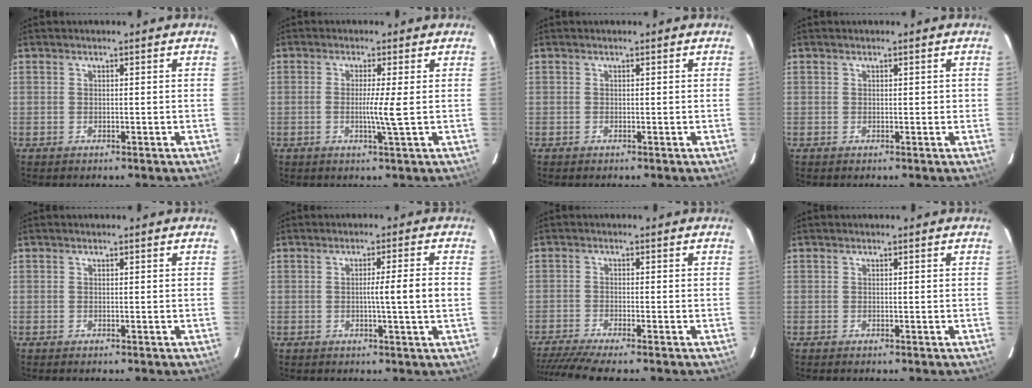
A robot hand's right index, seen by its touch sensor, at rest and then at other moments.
{"total": 3.3, "force": [-0.2, -0.9, 3.2], "torque": [-0.061, -0.005, -0.003]}
{"total": 0.0}
{"total": 0.8, "force": [0.2, 0.5, 0.6], "torque": [-0.006, 0.006, 0.004]}
{"total": 0.0}
{"total": 5.1, "force": [-0.2, -1.0, 4.9], "torque": [-0.072, -0.002, -0.004]}
{"total": 7.1, "force": [-6.1, -0.8, 3.6], "torque": [-0.059, -0.016, -0.102]}
{"total": 0.0}